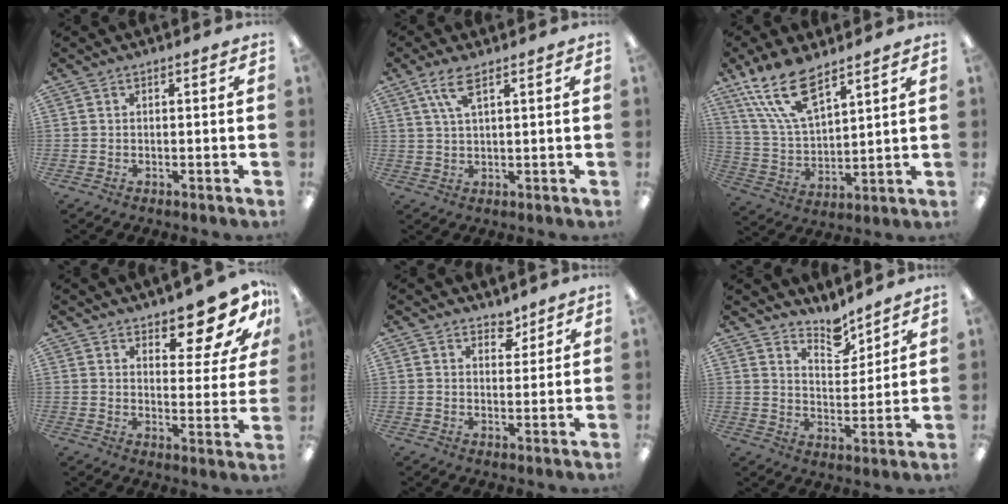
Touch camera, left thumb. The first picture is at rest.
{"total": 6.2, "force": [3.7, 1.8, 4.7], "torque": [-0.103, 0.003, 0.065]}
{"total": 16.1, "force": [10.8, 6.9, 9.7], "torque": [-0.211, -0.040, 0.194]}
{"total": 11.4, "force": [9.4, 3.7, 5.3], "torque": [-0.062, -0.072, 0.165]}
{"total": 4.1, "force": [3.5, 2.0, 0.9], "torque": [0.000, -0.023, 0.061]}
{"total": 8.2, "force": [7.3, 2.9, 2.2], "torque": [-0.019, -0.058, 0.130]}